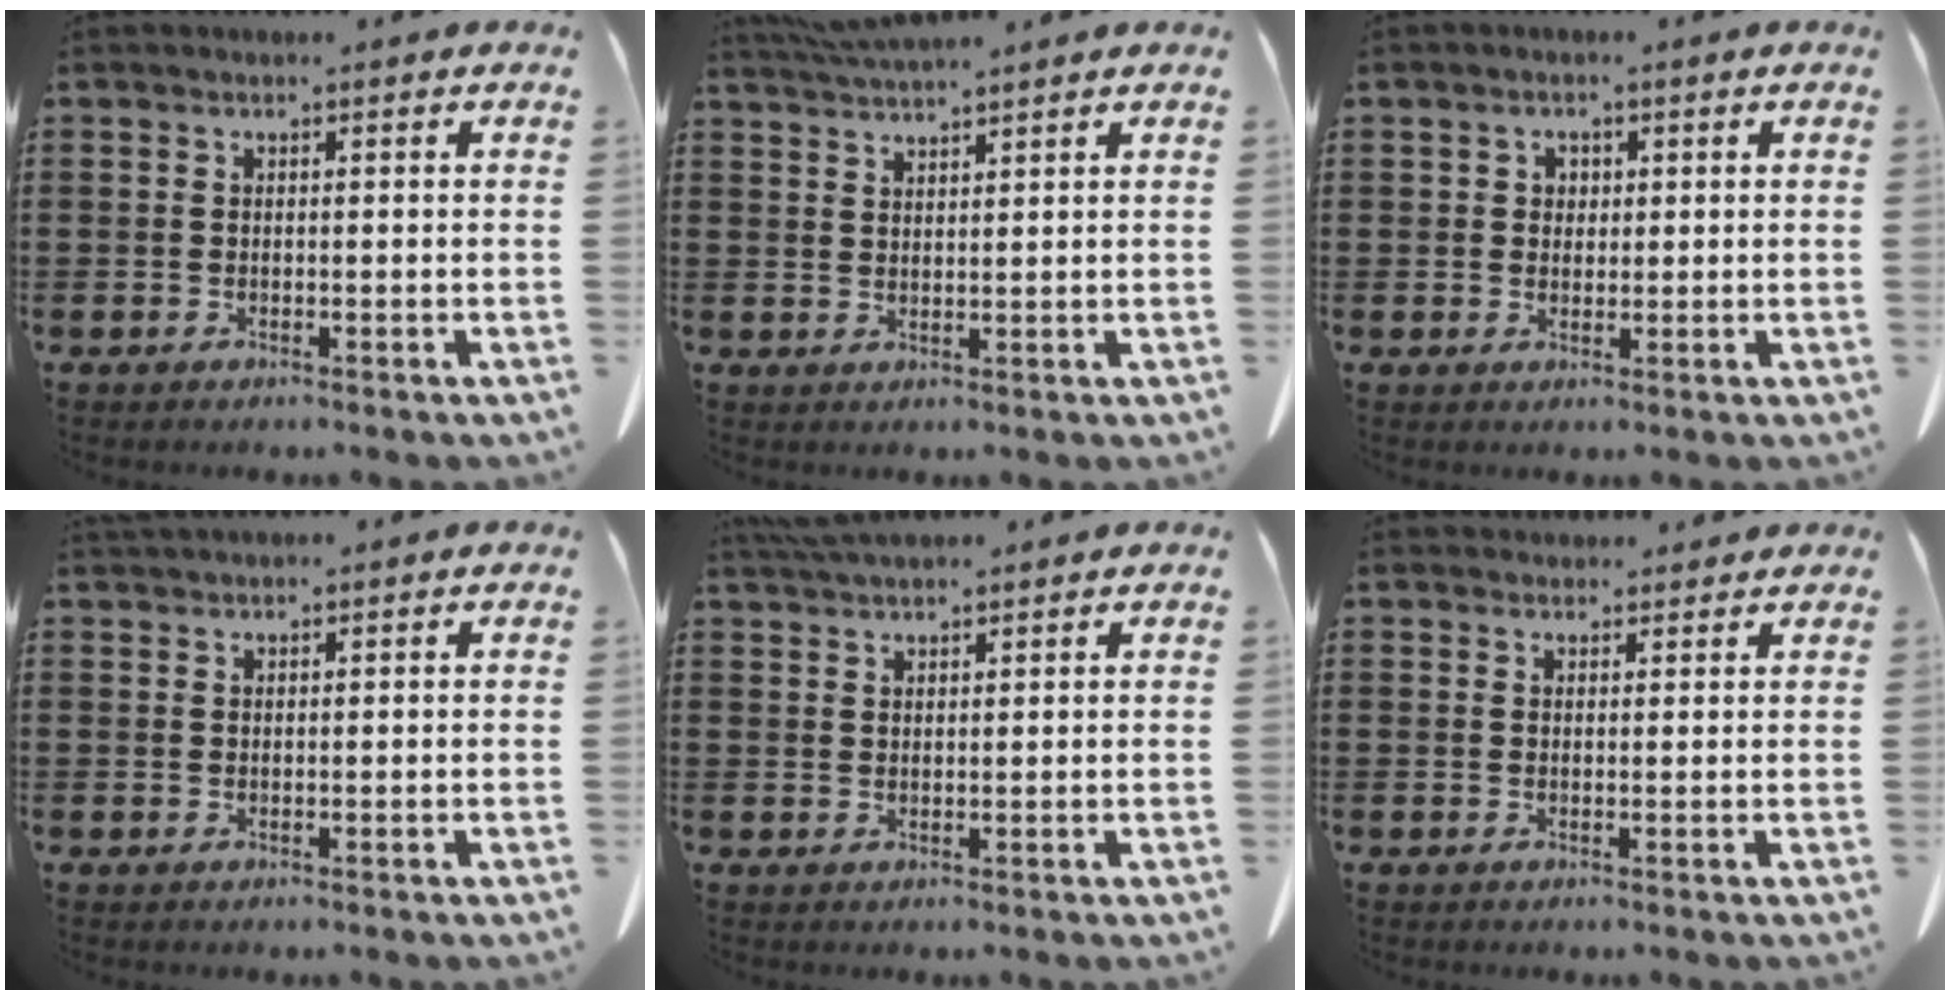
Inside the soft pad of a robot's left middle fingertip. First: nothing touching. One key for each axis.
{"total": 3.3, "fx": 3.2, "fy": -0.2, "fz": 0.8, "tx": -0.026, "ty": -0.006, "tz": 0.061}
{"total": 1.6, "fx": 0.8, "fy": 1.3, "fz": 0.5, "tx": -0.015, "ty": 0.005, "tz": 0.016}
{"total": 1.1, "fx": 1.1, "fy": 0.0, "fz": 0.1, "tx": -0.005, "ty": 0.000, "tz": 0.021}
{"total": 3.5, "fx": 3.3, "fy": 0.3, "fz": 1.1, "tx": -0.031, "ty": -0.003, "tz": 0.063}
{"total": 1.8, "fx": 1.8, "fy": 0.4, "fz": 0.0, "tx": 0.002, "ty": -0.002, "tz": 0.034}